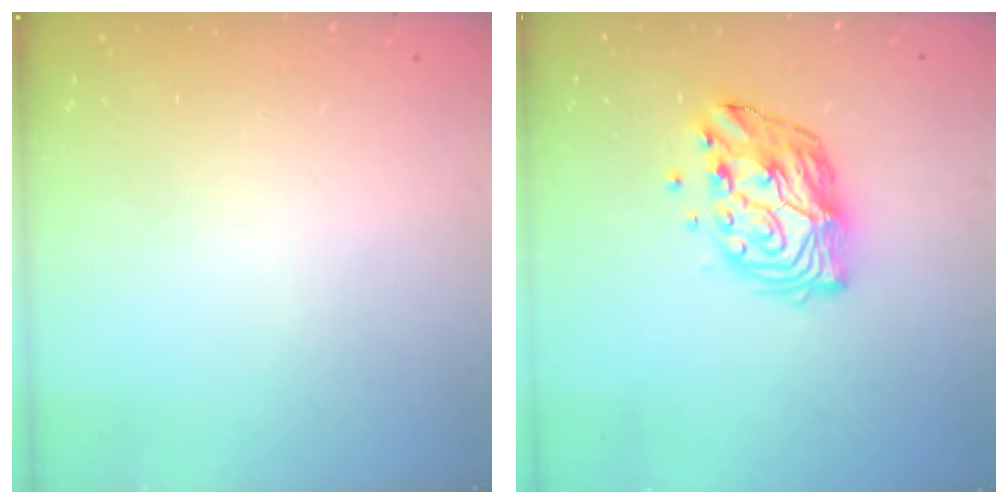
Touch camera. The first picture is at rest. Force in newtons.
{"total": 11.7, "press": 11.7, "slide": 1.1}